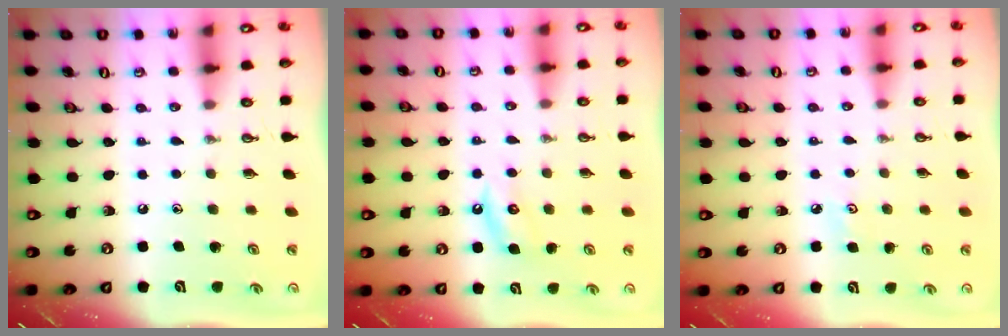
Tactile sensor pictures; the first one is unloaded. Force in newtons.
{"total": 3.8, "press": 3.8, "slide": 0.3}
{"total": 3.3, "press": 3.3, "slide": 0.4}